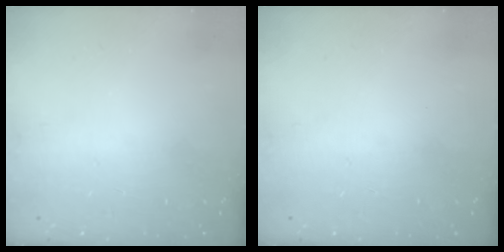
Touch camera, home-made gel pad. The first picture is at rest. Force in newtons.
{"total": 0.0}